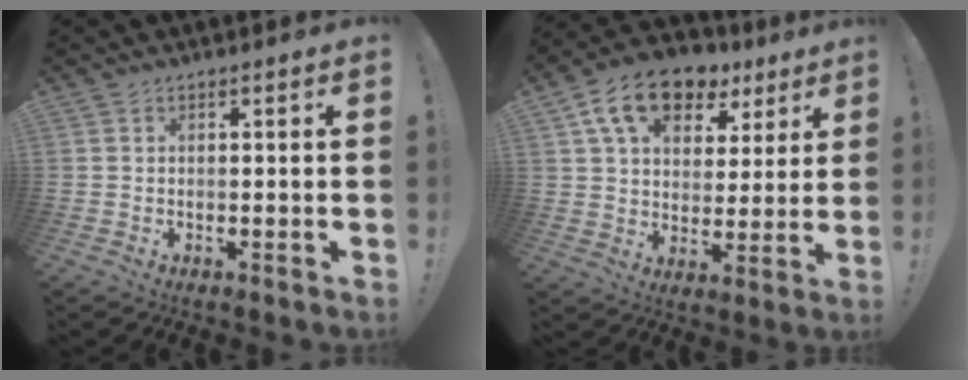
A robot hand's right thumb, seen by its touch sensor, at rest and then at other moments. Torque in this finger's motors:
{"motor_torque": [1.49, 3.05, 0.65, -0.18, 0.06]}